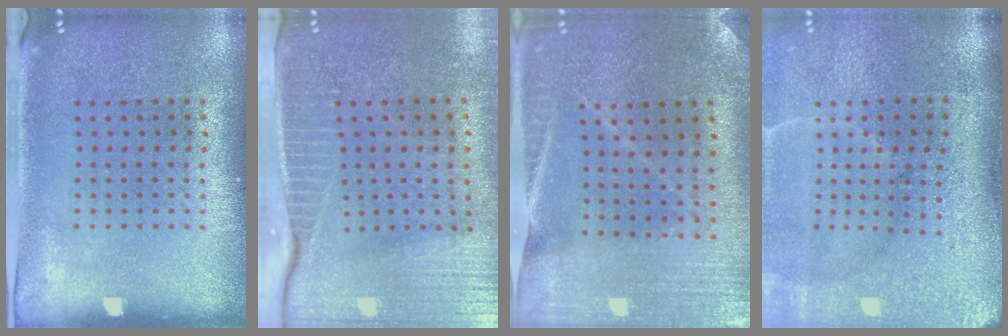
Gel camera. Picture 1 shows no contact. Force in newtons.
{"total": 3.8, "press": 3.4, "slide": 1.7}
{"total": 1.2, "press": 1.2, "slide": 0.1}
{"total": 5.0, "press": 4.2, "slide": 2.7}